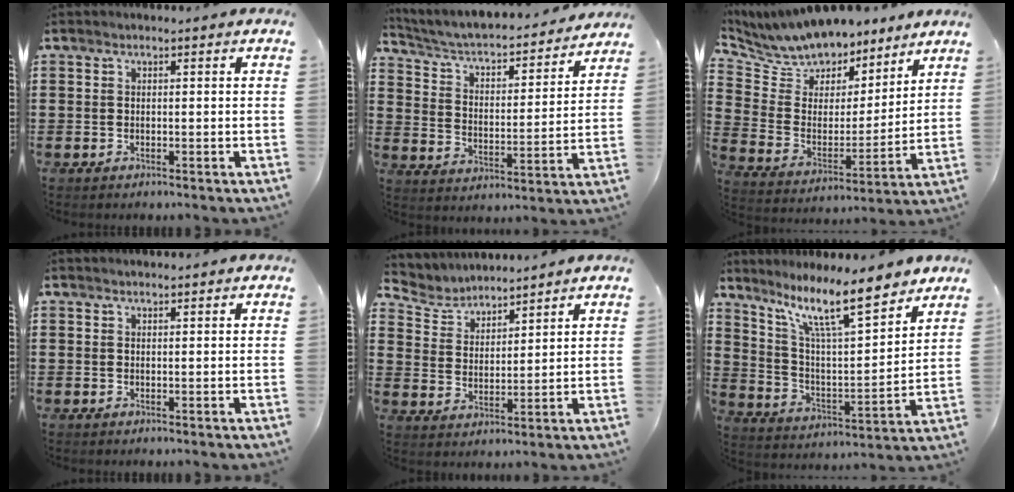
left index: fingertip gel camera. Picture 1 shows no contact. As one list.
[{"total": 4.0, "force": [3.6, 0.7, 1.6], "torque": [-0.050, -0.035, 0.052]}, {"total": 8.3, "force": [7.9, 2.6, -0.4], "torque": [-0.050, -0.064, 0.146]}, {"total": 0.7, "force": [0.6, 0.1, 0.1], "torque": [-0.003, 0.000, 0.013]}, {"total": 4.6, "force": [4.5, 1.1, 0.0], "torque": [-0.026, -0.021, 0.078]}, {"total": 12.4, "force": [9.4, 2.3, 7.9], "torque": [-0.163, -0.042, 0.159]}]